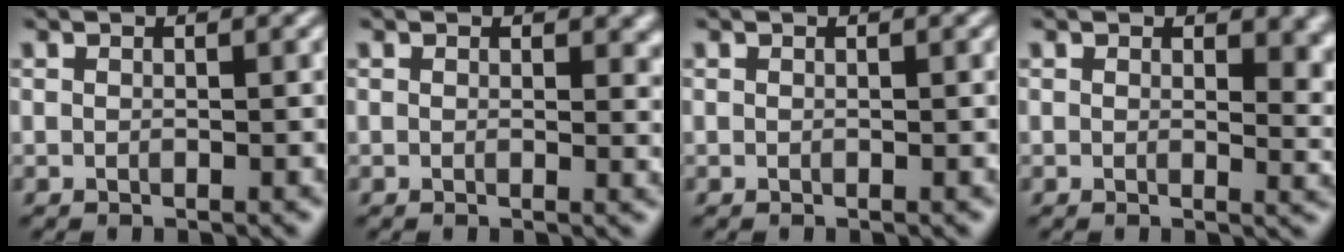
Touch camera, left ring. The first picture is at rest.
{"total": 2.1, "force": [0.6, 1.2, 1.6], "torque": [-0.015, -0.003, 0.005]}
{"total": 0.0}
{"total": 4.0, "force": [1.2, 2.2, 3.1], "torque": [-0.024, -0.009, 0.018]}